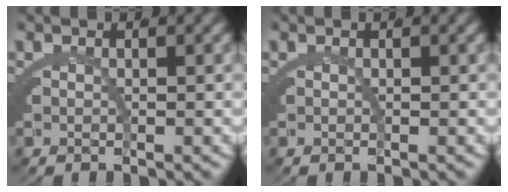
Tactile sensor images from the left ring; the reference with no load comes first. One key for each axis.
{"total": 0.0}